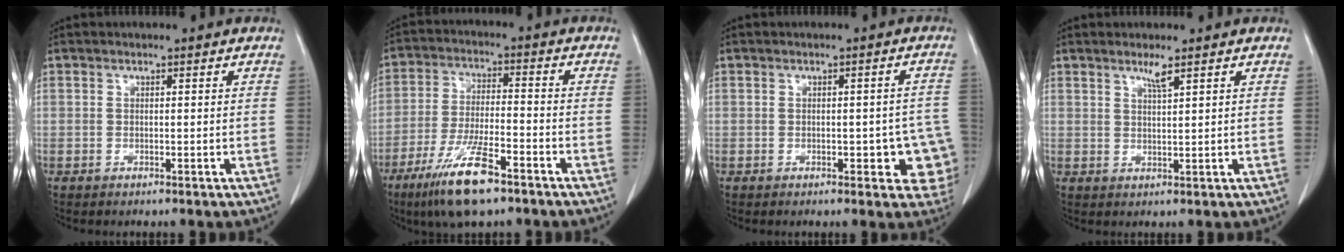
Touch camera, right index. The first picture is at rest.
{"total": 11.2, "force": [-7.1, 2.1, 8.3], "torque": [-0.166, -0.021, -0.127]}
{"total": 6.6, "force": [-1.9, 2.8, 5.7], "torque": [-0.037, 0.013, -0.020]}
{"total": 2.1, "force": [1.5, -0.2, 1.5], "torque": [-0.030, -0.003, 0.030]}